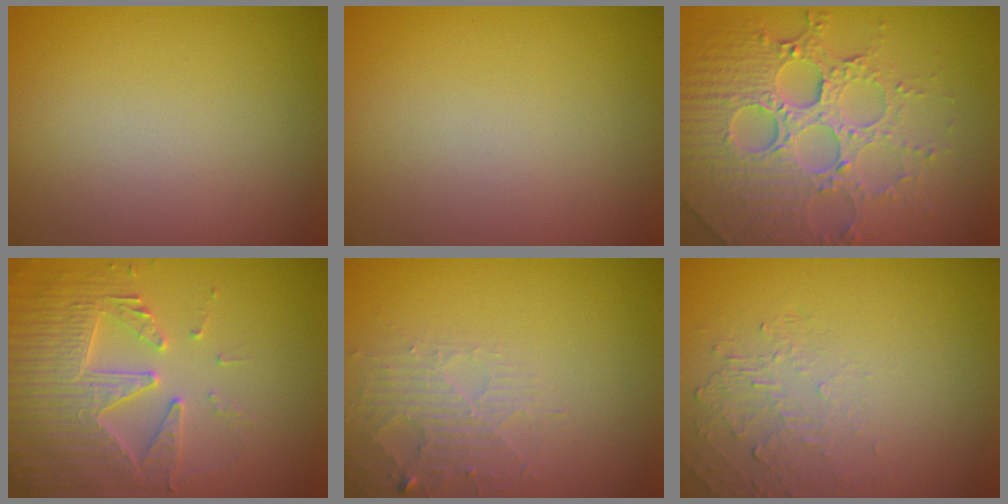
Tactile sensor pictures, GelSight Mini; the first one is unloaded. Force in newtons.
{"total": 0.0}
{"total": 8.1, "press": 6.0, "slide": 5.5}
{"total": 4.5, "press": 4.4, "slide": 0.6}
{"total": 2.6, "press": 2.6, "slide": 0.4}
{"total": 1.9, "press": 0.5, "slide": 1.9}